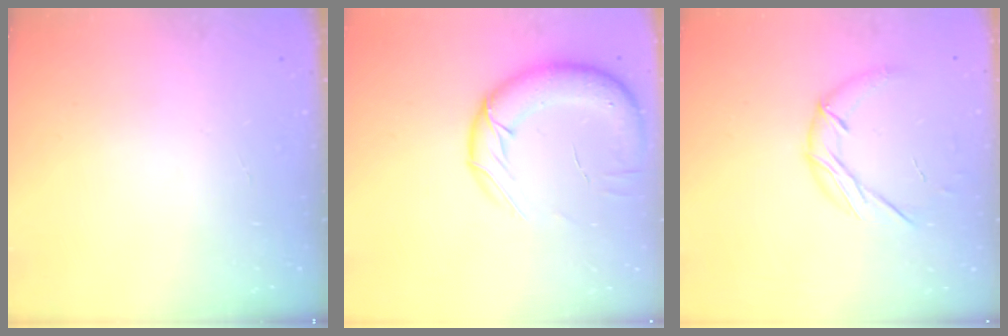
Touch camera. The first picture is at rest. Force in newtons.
{"total": 17.6, "press": 17.3, "slide": 3.5}
{"total": 9.1, "press": 9.1, "slide": 0.6}